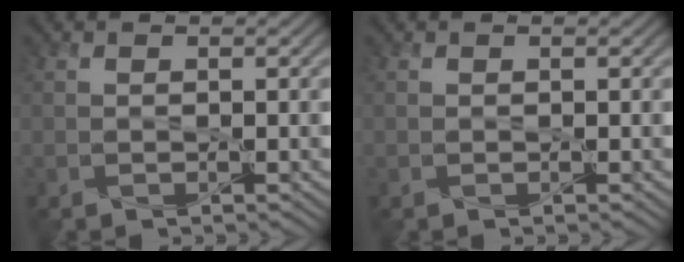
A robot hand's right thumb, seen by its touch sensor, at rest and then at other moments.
{"total": 0.0}